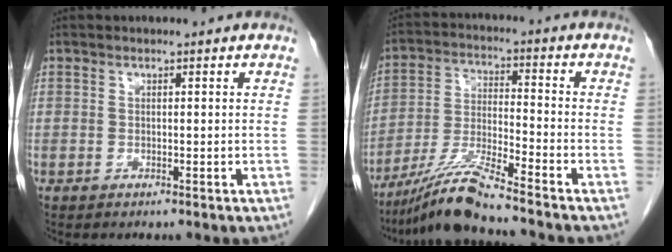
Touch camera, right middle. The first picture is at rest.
{"total": 9.8, "force": [-8.2, -1.3, 5.1], "torque": [-0.105, -0.021, -0.156]}